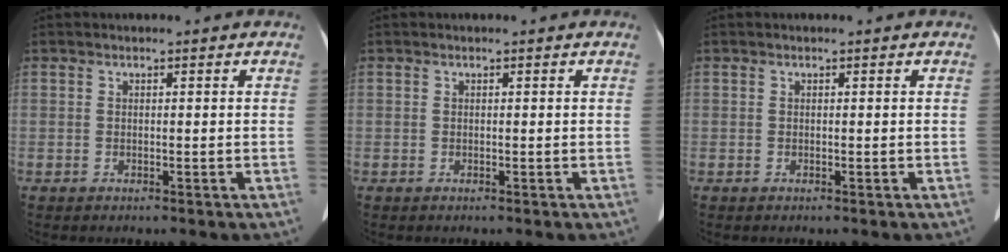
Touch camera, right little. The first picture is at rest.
{"total": 0.0}
{"total": 0.0}